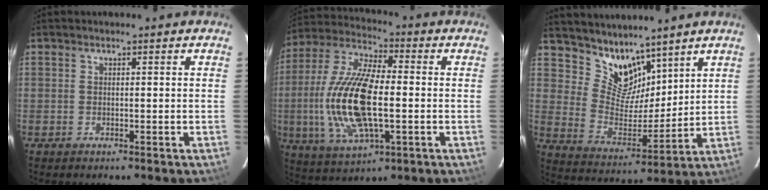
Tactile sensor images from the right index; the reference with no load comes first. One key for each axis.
{"total": 18.9, "fx": -2.2, "fy": 7.4, "fz": 17.3, "tx": -0.360, "ty": -0.003, "tz": -0.040}
{"total": 10.4, "fx": 8.4, "fy": 5.2, "fz": 3.1, "tx": -0.054, "ty": -0.003, "tz": 0.168}